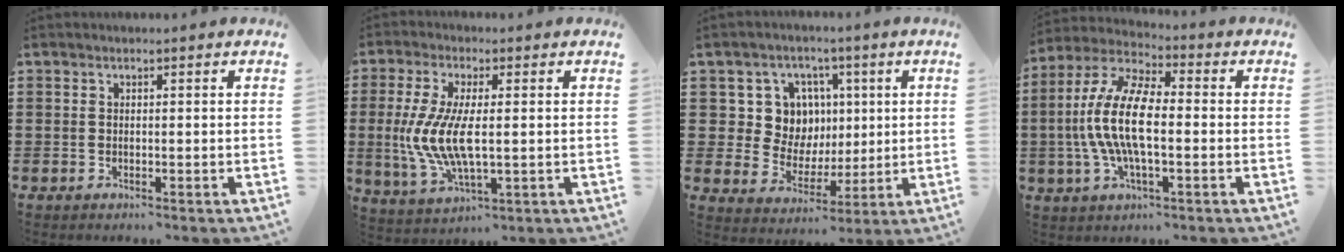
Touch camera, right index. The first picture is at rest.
{"total": 9.1, "force": [-0.3, 3.2, 8.5], "torque": [-0.202, -0.017, -0.013]}
{"total": 9.5, "force": [2.3, 8.7, 3.1], "torque": [-0.089, 0.006, 0.050]}
{"total": 11.9, "force": [-1.2, 4.3, 11.0], "torque": [-0.251, -0.011, -0.031]}